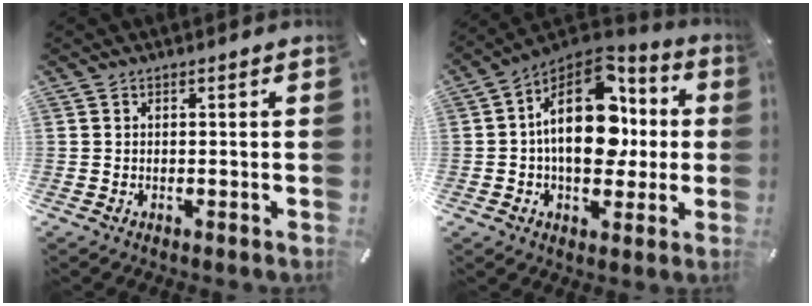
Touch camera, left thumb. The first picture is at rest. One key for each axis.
{"total": 20.6, "fx": 2.8, "fy": 13.6, "fz": 15.2, "tx": -0.235, "ty": -0.013, "tz": 0.050}